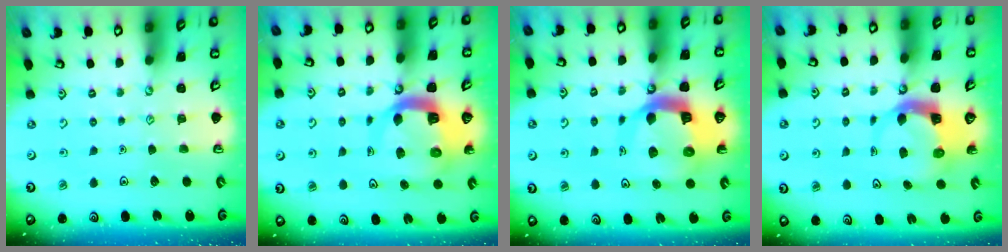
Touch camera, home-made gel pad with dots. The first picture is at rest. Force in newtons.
{"total": 9.6, "press": 9.6, "slide": 1.3}
{"total": 12.9, "press": 12.8, "slide": 1.6}
{"total": 5.2, "press": 5.1, "slide": 0.6}